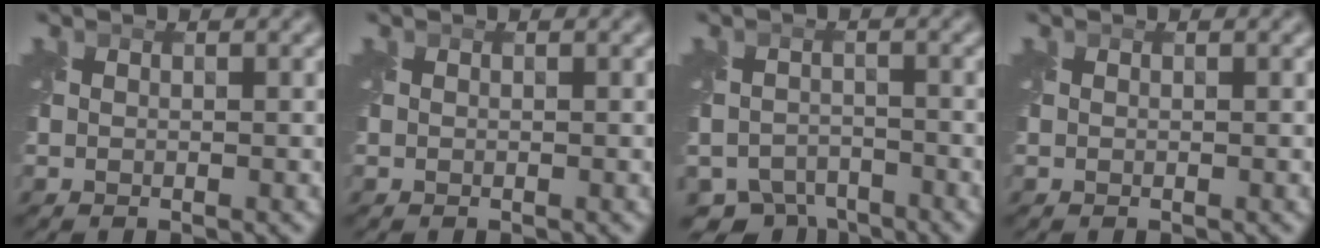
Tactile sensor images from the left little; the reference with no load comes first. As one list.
[{"total": 0.0}, {"total": 4.9, "force": [-4.2, 2.3, 0.9], "torque": [-0.008, -0.014, -0.073]}, {"total": 0.0}]